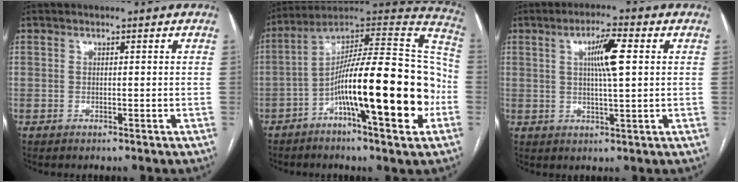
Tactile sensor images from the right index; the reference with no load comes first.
{"total": 24.2, "force": [-6.6, 3.3, 23.0], "torque": [-0.332, 0.016, -0.103]}
{"total": 6.5, "force": [1.6, 0.5, 6.3], "torque": [-0.112, 0.006, 0.026]}